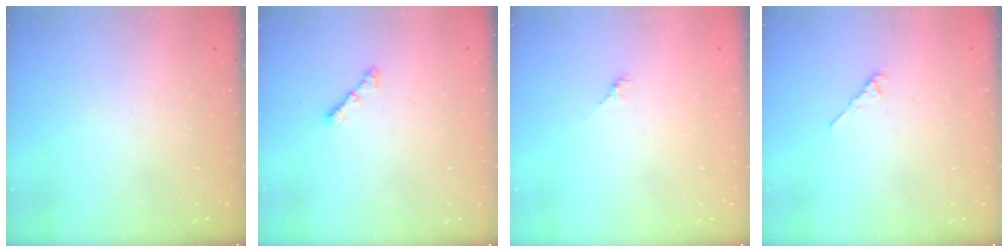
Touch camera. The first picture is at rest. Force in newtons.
{"total": 3.0, "press": 2.9, "slide": 0.6}
{"total": 1.7, "press": 1.6, "slide": 0.5}
{"total": 3.1, "press": 3.0, "slide": 0.8}